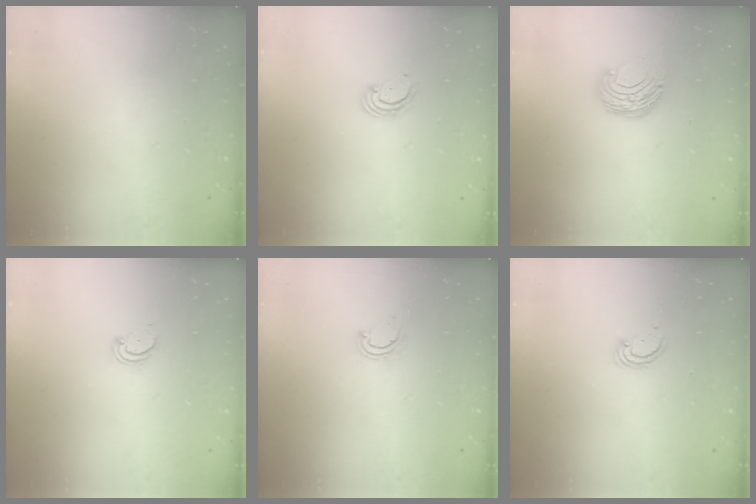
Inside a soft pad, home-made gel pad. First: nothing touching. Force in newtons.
{"total": 2.7, "press": 2.7, "slide": 0.3}
{"total": 9.5, "press": 9.5, "slide": 0.6}
{"total": 2.0, "press": 2.0, "slide": 0.2}
{"total": 3.9, "press": 3.9, "slide": 0.4}
{"total": 2.5, "press": 2.5, "slide": 0.2}